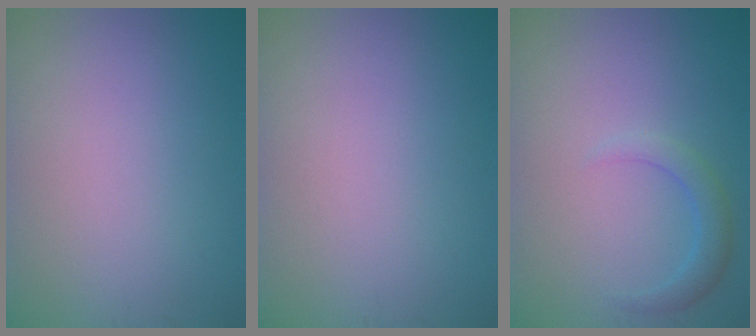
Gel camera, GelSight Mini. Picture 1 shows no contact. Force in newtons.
{"total": 0.0}
{"total": 2.1, "press": 2.1, "slide": 0.1}